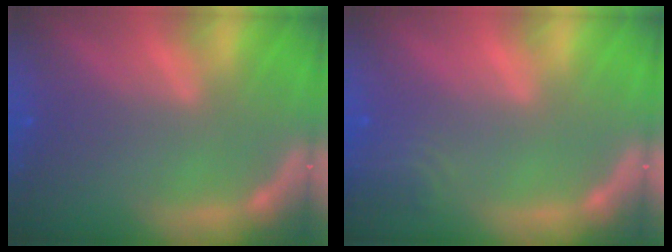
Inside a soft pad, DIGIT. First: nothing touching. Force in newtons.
{"total": 2.4}